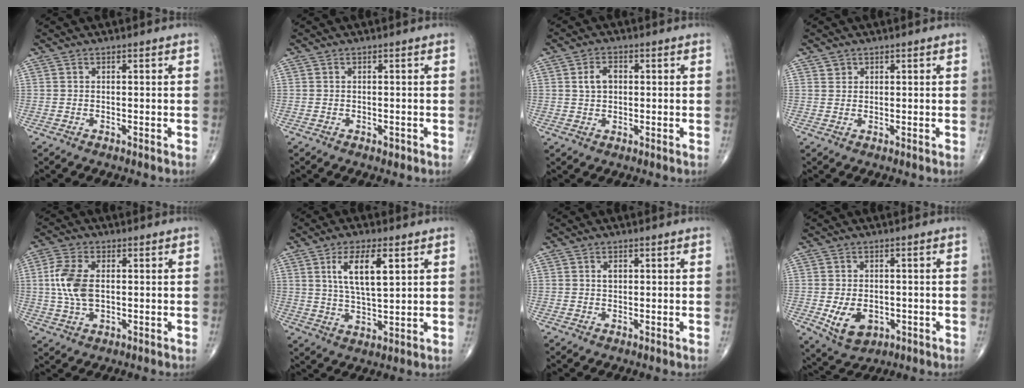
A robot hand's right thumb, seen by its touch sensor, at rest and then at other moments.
{"total": 0.7, "force": [-0.3, 0.4, 0.4], "torque": [-0.004, 0.000, -0.004]}
{"total": 3.8, "force": [0.7, 2.6, 2.7], "torque": [-0.044, 0.006, 0.011]}
{"total": 1.3, "force": [0.8, 1.0, 0.1], "torque": [0.013, -0.003, 0.009]}
{"total": 8.7, "force": [0.7, 5.0, 7.1], "torque": [-0.160, 0.003, 0.015]}
{"total": 9.8, "force": [3.6, 3.5, 8.4], "torque": [-0.146, -0.016, 0.071]}
{"total": 1.4, "force": [0.4, 0.9, 0.9], "torque": [-0.010, -0.001, 0.006]}
{"total": 7.3, "force": [-1.6, 5.1, 4.9], "torque": [-0.068, -0.002, -0.014]}